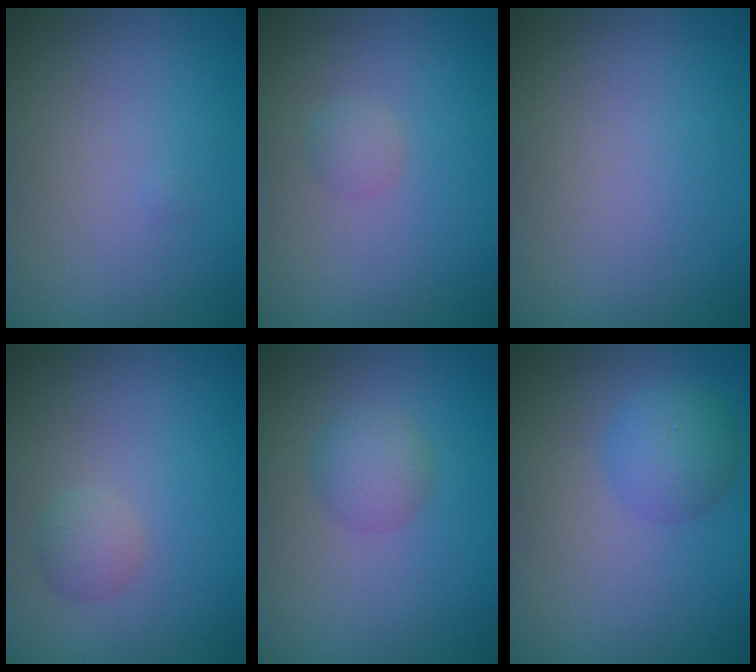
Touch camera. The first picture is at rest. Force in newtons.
{"total": 1.2, "press": 1.2, "slide": 0.0}
{"total": 0.0}
{"total": 1.4, "press": 1.4, "slide": 0.1}
{"total": 2.2, "press": 2.2, "slide": 0.1}
{"total": 3.0, "press": 2.9, "slide": 0.2}